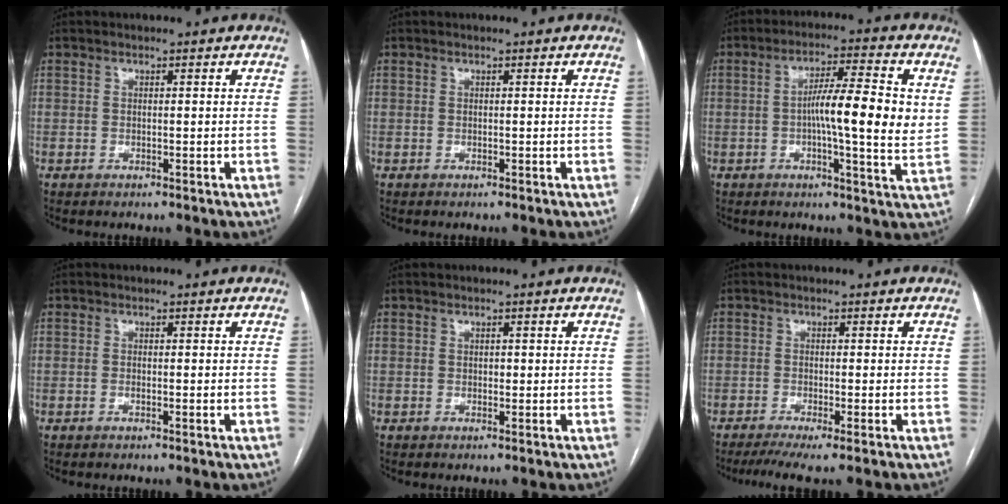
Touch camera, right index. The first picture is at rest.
{"total": 0.0}
{"total": 11.1, "force": [0.8, 1.0, 11.0], "torque": [-0.176, 0.008, 0.003]}
{"total": 0.8, "force": [-0.3, 0.2, 0.7], "torque": [-0.010, -0.003, -0.006]}
{"total": 0.7, "force": [0.1, 0.5, 0.5], "torque": [-0.006, 0.001, 0.002]}
{"total": 4.2, "force": [-2.8, 0.0, 3.2], "torque": [-0.055, -0.010, -0.051]}